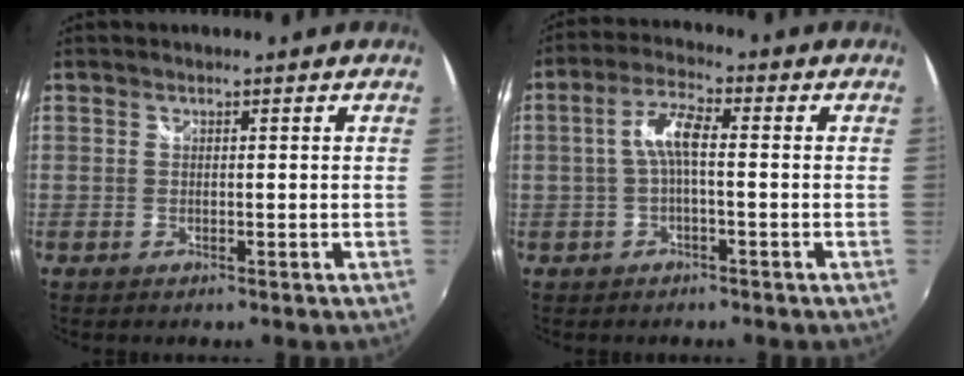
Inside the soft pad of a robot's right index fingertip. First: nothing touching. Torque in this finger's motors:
{"motor_torque": [0.93, 0.06, 0.41, 0.12]}